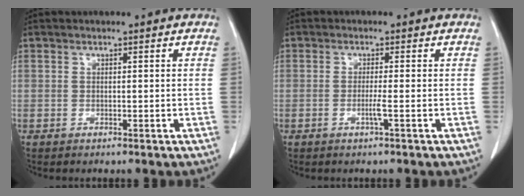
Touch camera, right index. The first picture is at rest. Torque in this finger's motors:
{"motor_torque": [-0.29, 0.12, -0.06, 0.01]}